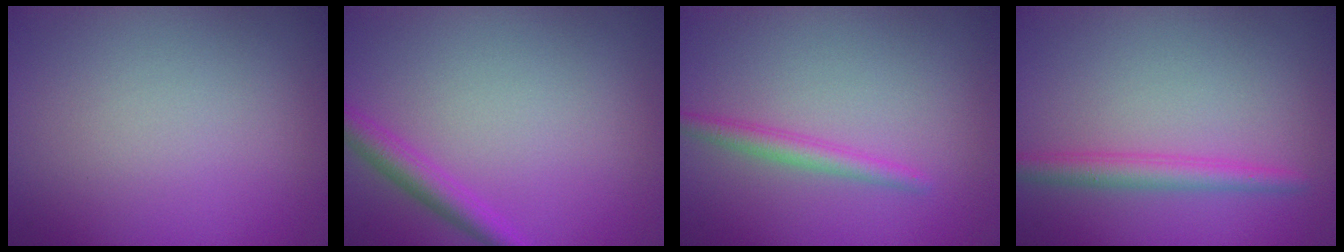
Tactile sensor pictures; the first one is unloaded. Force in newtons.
{"total": 2.4, "press": 2.4, "slide": 0.2}
{"total": 1.8, "press": 1.8, "slide": 0.1}
{"total": 2.4, "press": 2.4, "slide": 0.2}